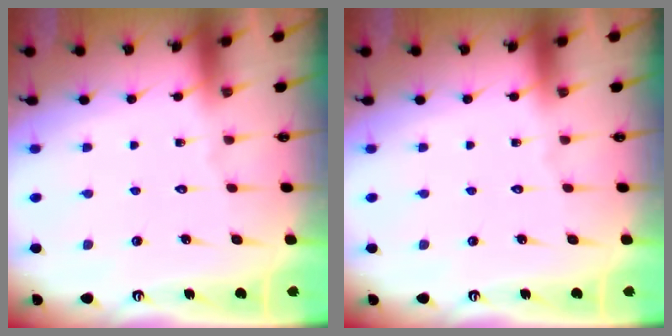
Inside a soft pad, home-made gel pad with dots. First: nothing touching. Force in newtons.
{"total": 0.0}